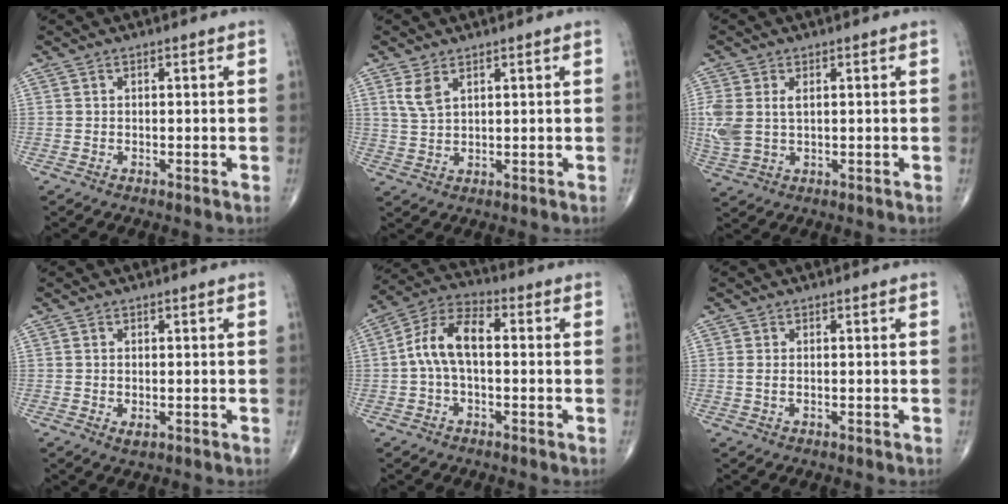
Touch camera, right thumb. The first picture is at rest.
{"total": 3.7, "force": [2.1, 1.7, 2.5], "torque": [-0.053, -0.004, 0.050]}
{"total": 7.1, "force": [1.1, 4.4, 5.5], "torque": [-0.145, 0.006, 0.031]}
{"total": 1.5, "force": [-0.3, 0.8, 1.2], "torque": [-0.024, -0.002, -0.003]}
{"total": 9.9, "force": [0.0, 5.2, 8.4], "torque": [-0.165, 0.036, -0.008]}
{"total": 0.9, "force": [0.0, 0.4, 0.8], "torque": [-0.022, -0.002, 0.001]}